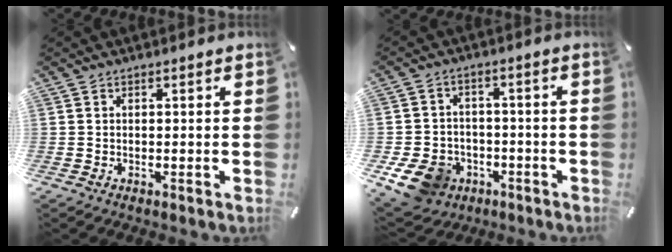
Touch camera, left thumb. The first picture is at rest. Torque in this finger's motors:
{"motor_torque": [0.79, 2.34, 0.17, 0.00, 0.20]}